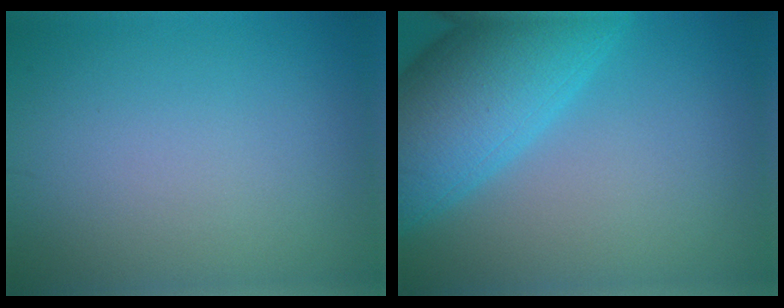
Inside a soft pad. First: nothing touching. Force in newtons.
{"total": 8.6, "press": 8.6, "slide": 0.3}